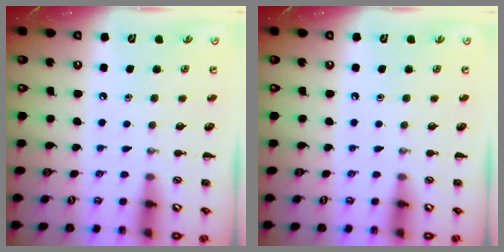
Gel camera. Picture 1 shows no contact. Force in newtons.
{"total": 0.0}